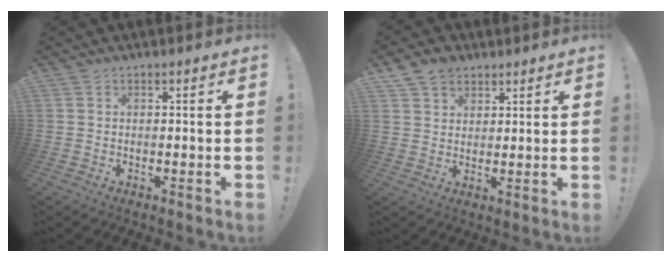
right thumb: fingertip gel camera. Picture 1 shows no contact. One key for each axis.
{"total": 6.1, "fx": 4.0, "fy": 4.3, "fz": 1.6, "tx": -0.027, "ty": -0.017, "tz": 0.077}